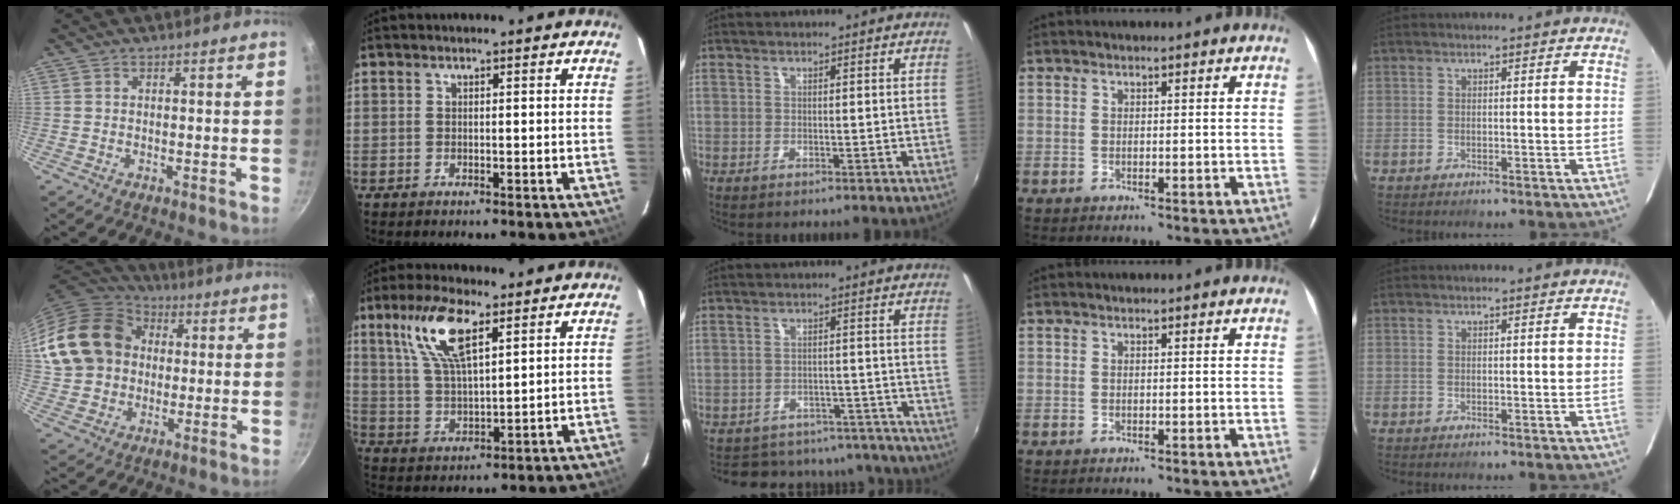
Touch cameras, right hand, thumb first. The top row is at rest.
{"thumb": {"total": 18.8, "force": [3.4, 15.6, 10.0], "torque": [-0.170, 0.034, 0.066]}, "index": {"total": 11.8, "force": [6.3, 4.0, 9.2], "torque": [-0.180, 0.013, 0.128]}, "middle": {"total": 19.3, "force": [-17.2, 7.3, 4.9], "torque": [-0.104, 0.037, -0.203]}}